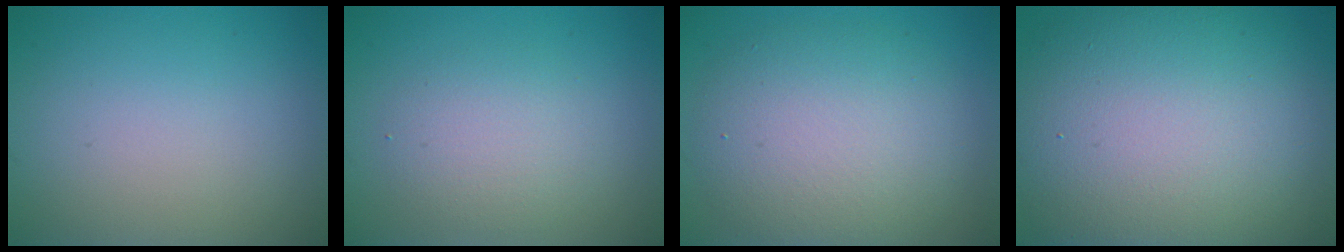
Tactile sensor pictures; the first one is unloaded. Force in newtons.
{"total": 2.8, "press": 2.8, "slide": 0.2}
{"total": 6.8, "press": 6.8, "slide": 0.4}
{"total": 16.0, "press": 16.0, "slide": 0.9}